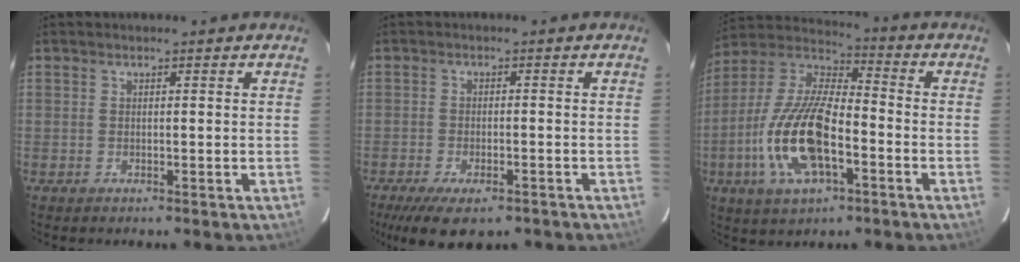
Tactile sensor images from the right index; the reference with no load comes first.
{"total": 10.3, "force": [-7.2, 4.0, 6.2], "torque": [-0.137, -0.029, -0.112]}
{"total": 18.2, "force": [-5.9, 7.3, 15.6], "torque": [-0.328, -0.006, -0.114]}